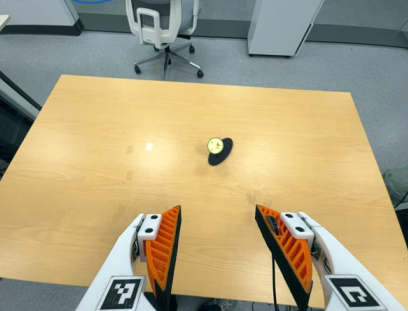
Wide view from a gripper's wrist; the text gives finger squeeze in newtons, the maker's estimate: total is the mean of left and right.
{"total": 0.0}